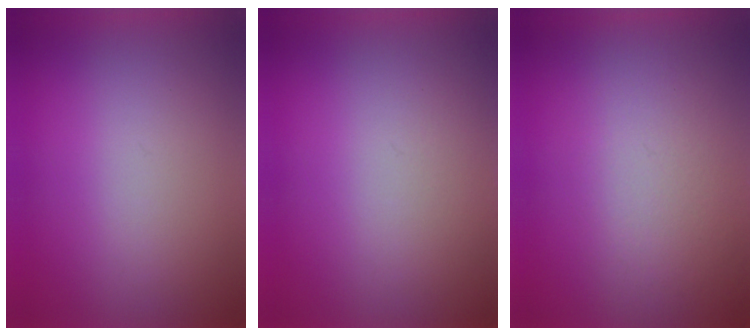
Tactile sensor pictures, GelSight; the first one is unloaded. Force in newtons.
{"total": 1.2}
{"total": 4.5}